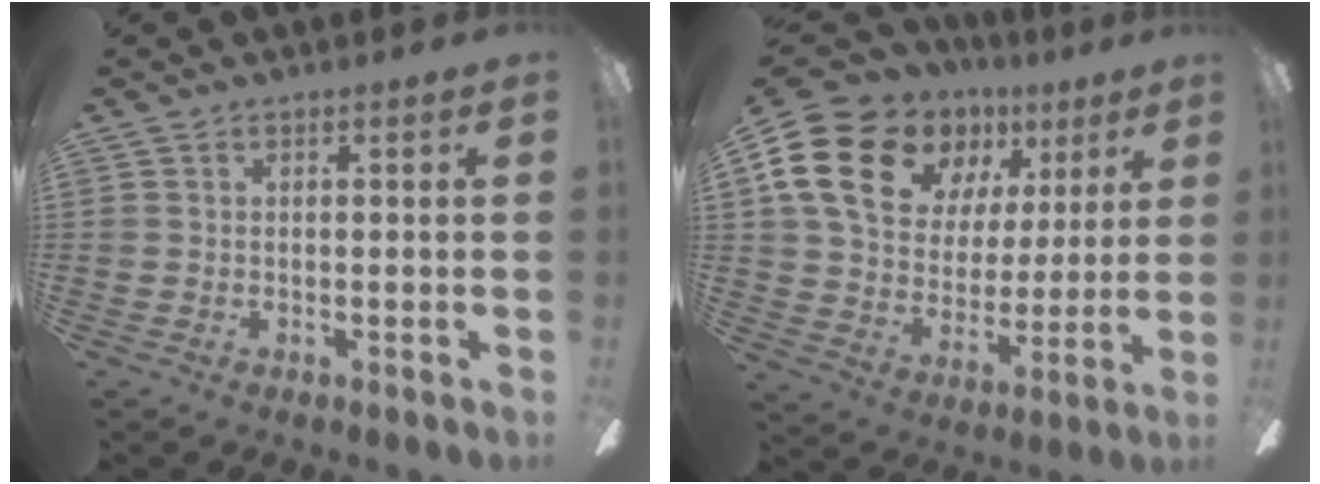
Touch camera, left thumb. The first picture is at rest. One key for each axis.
{"total": 19.5, "fx": 10.0, "fy": 13.6, "fz": 9.7, "tx": -0.173, "ty": -0.037, "tz": 0.195}